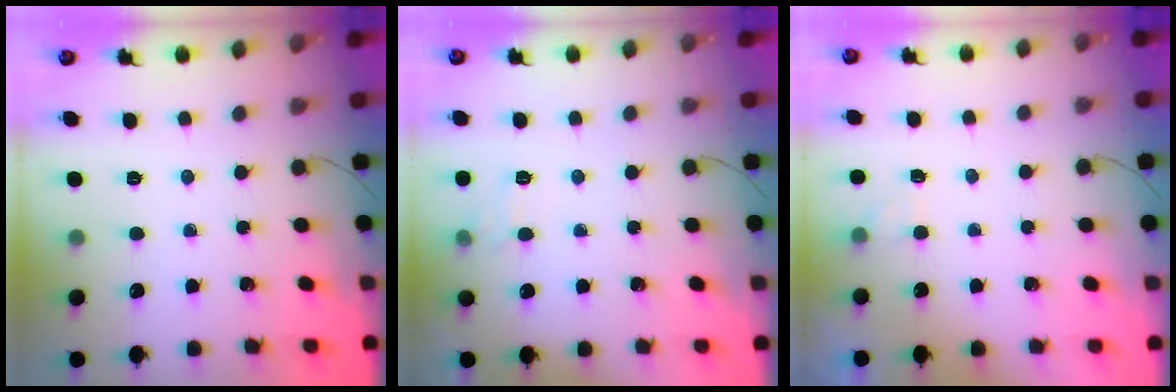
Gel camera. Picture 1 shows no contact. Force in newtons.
{"total": 8.5, "press": 8.3, "slide": 1.9}
{"total": 2.0, "press": 1.4, "slide": 1.4}